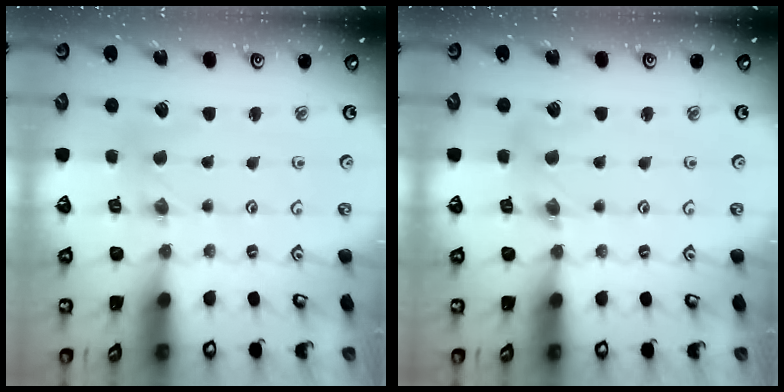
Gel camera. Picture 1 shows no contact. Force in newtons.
{"total": 2.7, "press": 2.6, "slide": 0.4}